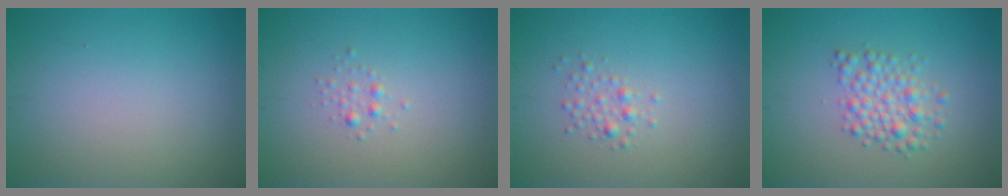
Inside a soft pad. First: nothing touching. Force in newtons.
{"total": 0.8, "press": 0.8, "slide": 0.0}
{"total": 1.3, "press": 1.3, "slide": 0.1}
{"total": 3.1, "press": 3.1, "slide": 0.1}